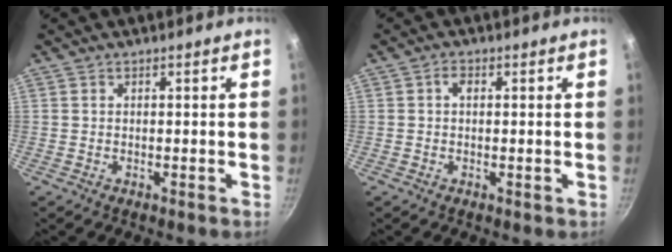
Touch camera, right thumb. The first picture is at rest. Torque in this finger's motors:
{"motor_torque": [0.14, 0.67, 0.29, -0.09, 0.01]}